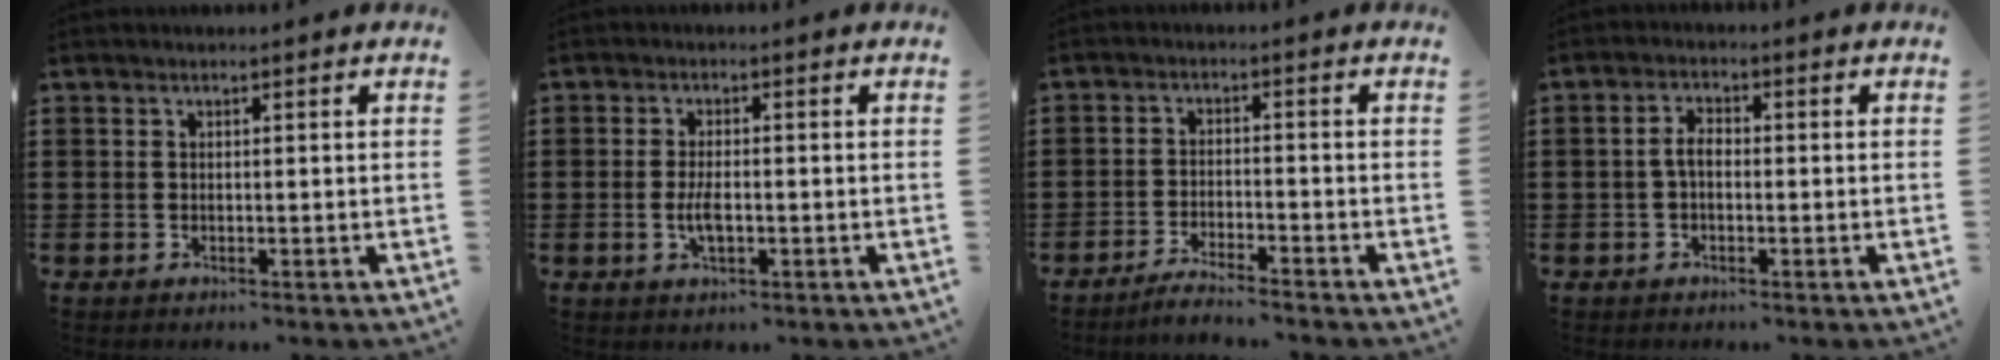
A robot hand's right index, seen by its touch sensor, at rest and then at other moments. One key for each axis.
{"total": 3.4, "fx": -0.5, "fy": 1.1, "fz": 3.1, "tx": -0.069, "ty": -0.005, "tz": -0.012}
{"total": 3.1, "fx": -3.1, "fy": -0.4, "fz": 0.3, "tx": -0.009, "ty": 0.002, "tz": -0.063}
{"total": 2.8, "fx": -0.5, "fy": 1.4, "fz": 2.4, "tx": -0.061, "ty": -0.001, "tz": -0.015}